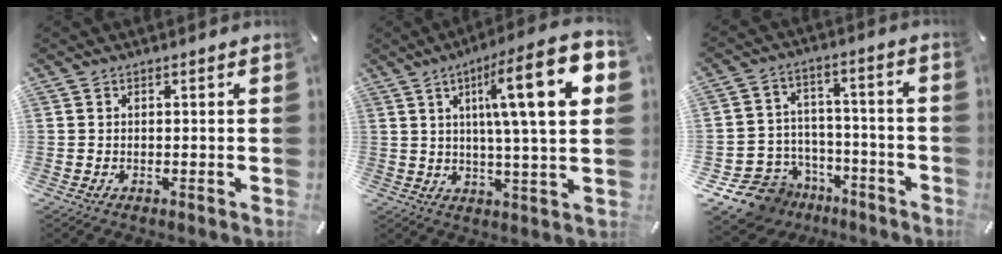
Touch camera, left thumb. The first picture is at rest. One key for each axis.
{"total": 18.4, "fx": 5.7, "fy": 2.3, "fz": 17.3, "tx": -0.272, "ty": -0.020, "tz": 0.068}
{"total": 11.9, "fx": -7.7, "fy": 8.6, "fz": 2.5, "tx": -0.047, "ty": 0.049, "tz": -0.128}